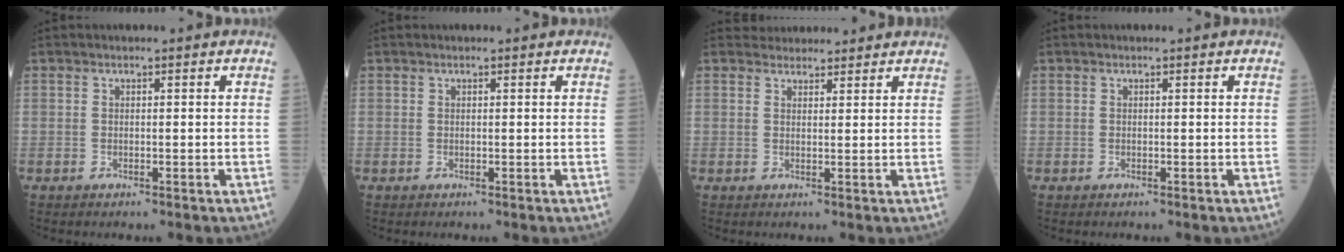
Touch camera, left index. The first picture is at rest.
{"total": 0.6, "force": [0.5, 0.3, 0.0], "torque": [-0.009, 0.005, 0.005]}
{"total": 5.1, "force": [4.8, 1.6, 0.4], "torque": [0.000, 0.020, 0.061]}
{"total": 0.0}